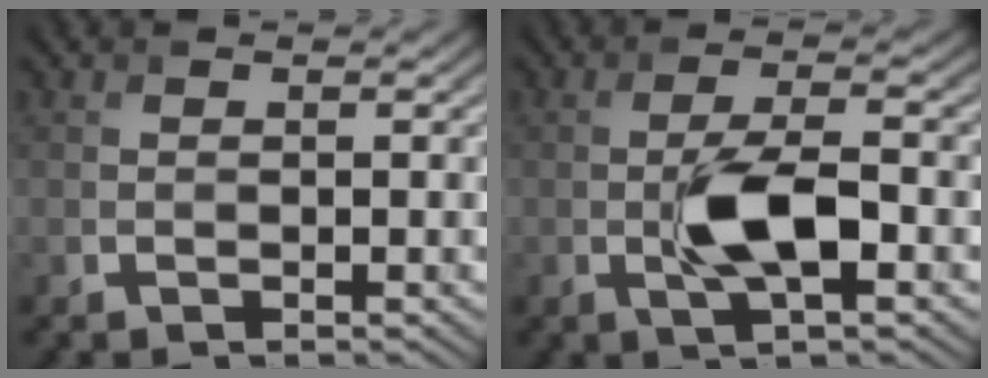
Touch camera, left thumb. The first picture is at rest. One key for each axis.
{"total": 5.8, "fx": -1.1, "fy": 1.8, "fz": 5.4, "tx": -0.113, "ty": 0.005, "tz": -0.020}